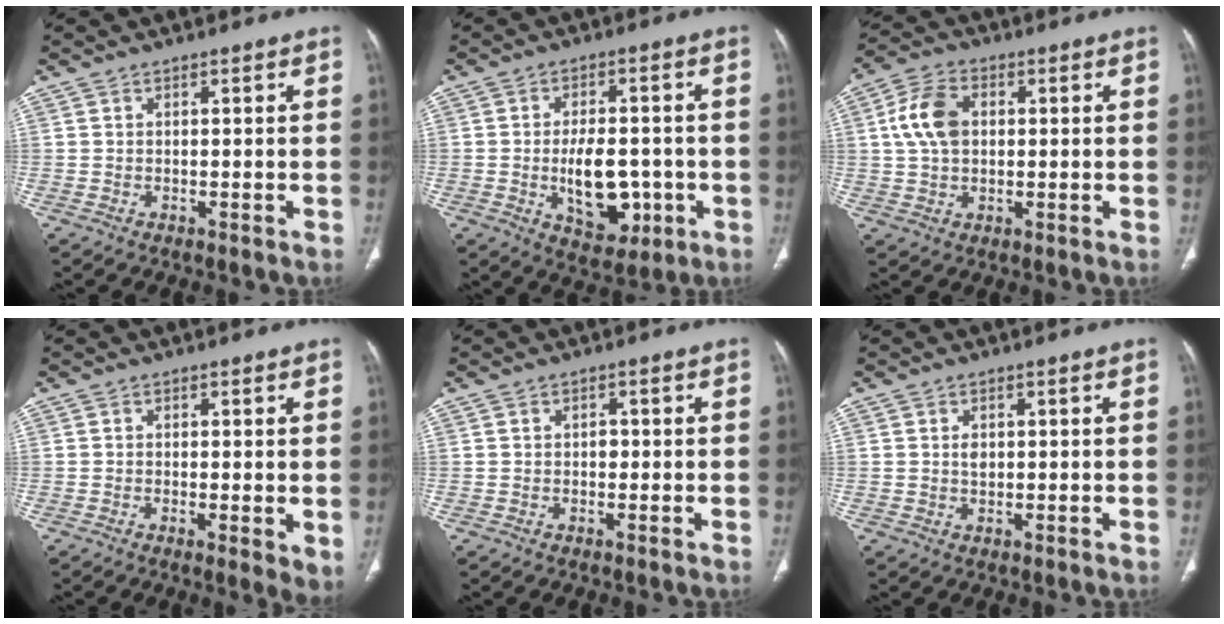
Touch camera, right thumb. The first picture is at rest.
{"total": 11.2, "force": [-2.3, 6.4, 8.9], "torque": [-0.112, 0.008, -0.020]}
{"total": 8.7, "force": [1.3, 5.9, 6.3], "torque": [-0.118, 0.012, 0.022]}
{"total": 4.3, "force": [-0.4, 1.3, 4.1], "torque": [-0.063, -0.014, -0.010]}
{"total": 1.2, "force": [-0.1, 0.9, 0.7], "torque": [-0.006, 0.003, -0.004]}
{"total": 1.7, "force": [0.4, 1.2, 1.2], "torque": [-0.016, -0.002, 0.008]}